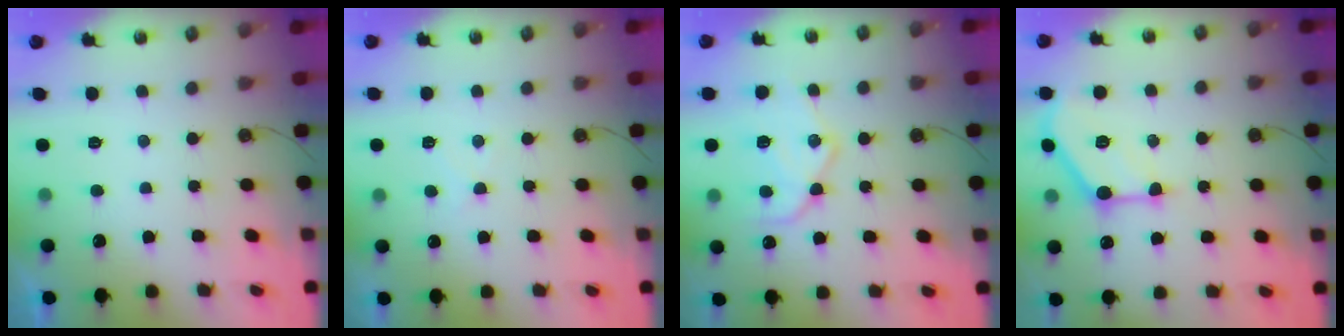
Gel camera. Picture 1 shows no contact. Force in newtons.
{"total": 5.1, "press": 5.1, "slide": 0.6}
{"total": 16.7, "press": 16.6, "slide": 1.4}
{"total": 13.0, "press": 13.0, "slide": 0.5}